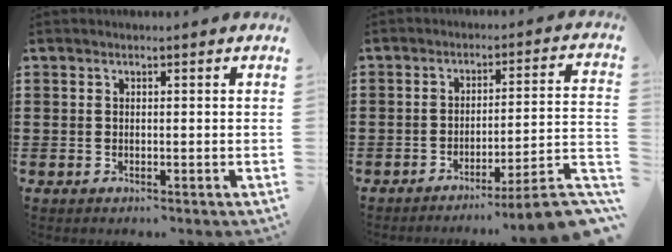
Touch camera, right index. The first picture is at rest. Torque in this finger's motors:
{"motor_torque": [1.40, -0.74, -0.03, -0.02]}